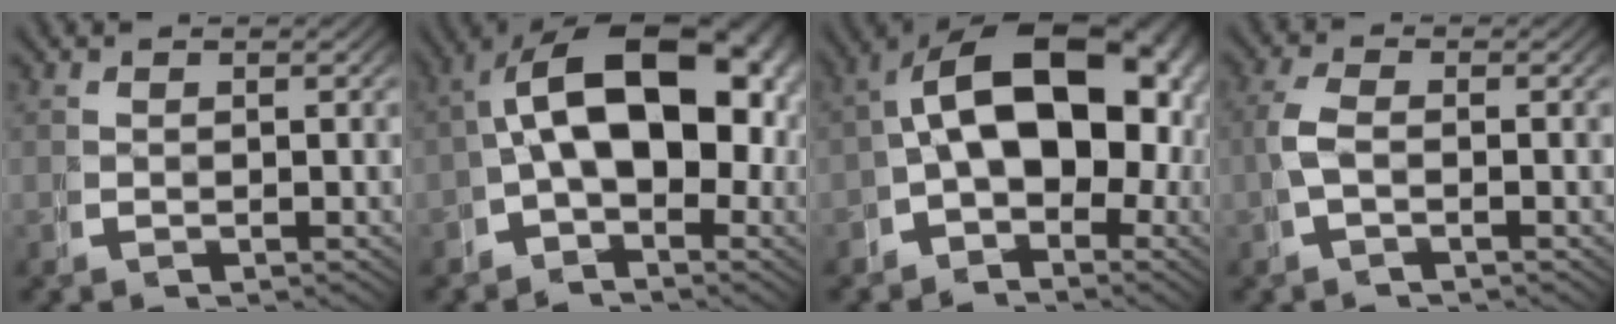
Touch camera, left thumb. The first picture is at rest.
{"total": 13.7, "force": [0.5, 8.8, 10.4], "torque": [-0.137, -0.017, -0.002]}
{"total": 14.9, "force": [0.6, 10.1, 10.9], "torque": [-0.142, -0.021, 0.002]}
{"total": 2.2, "force": [-0.4, 0.9, 1.9], "torque": [-0.051, -0.006, -0.006]}